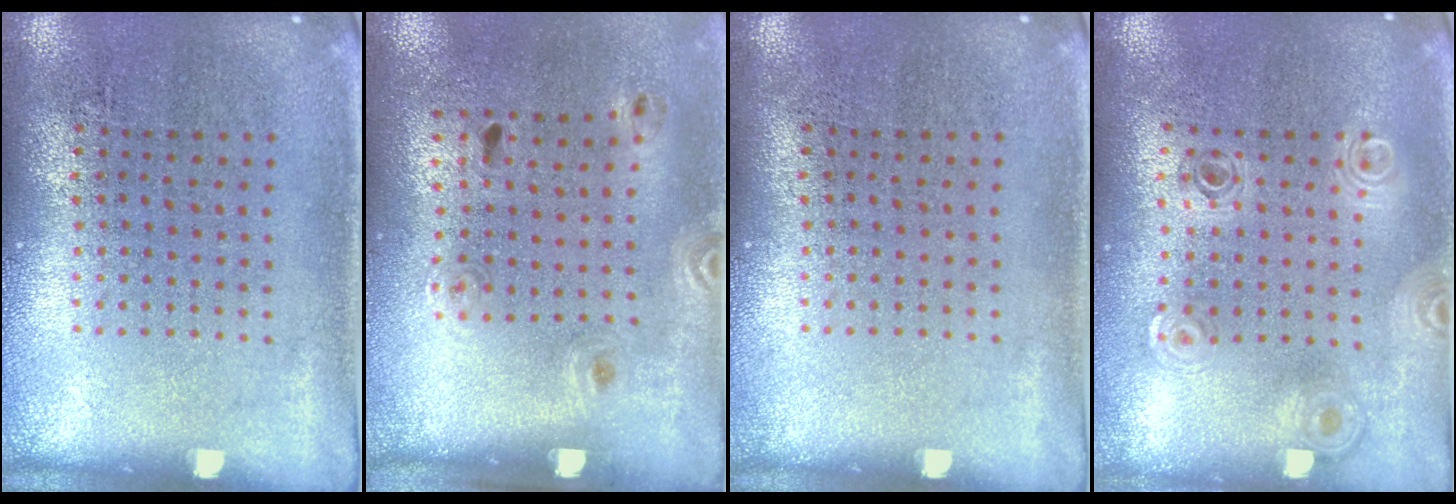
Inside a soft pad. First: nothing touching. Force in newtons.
{"total": 1.5, "press": 0.8, "slide": 1.3}
{"total": 0.0}
{"total": 0.8, "press": 0.8, "slide": 0.1}